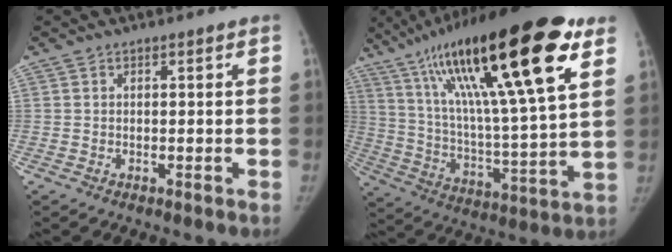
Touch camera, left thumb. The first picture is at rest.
{"total": 31.2, "force": [16.7, 5.9, 25.7], "torque": [-0.435, -0.036, 0.278]}